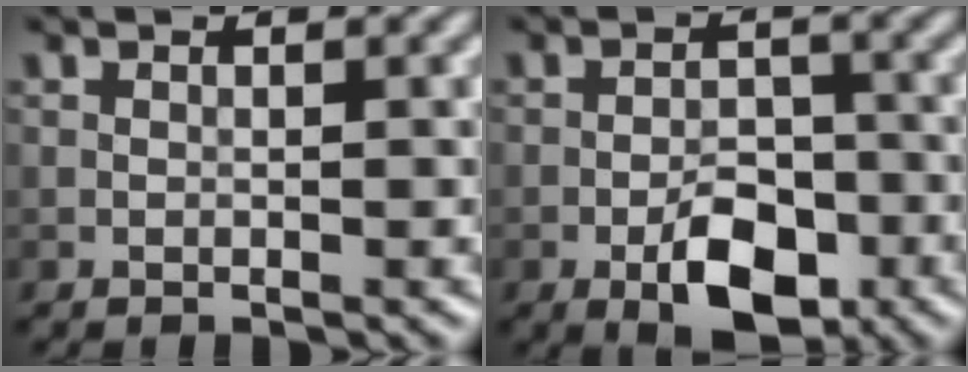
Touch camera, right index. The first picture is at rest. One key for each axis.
{"total": 5.5, "fx": -2.7, "fy": 2.8, "fz": 3.9, "tx": -0.055, "ty": 0.001, "tz": -0.047}